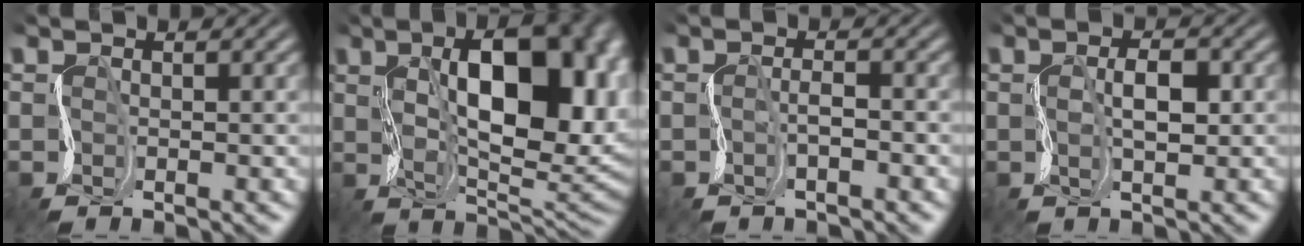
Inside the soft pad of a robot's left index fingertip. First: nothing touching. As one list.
[{"total": 13.4, "force": [3.1, 6.6, 11.2], "torque": [-0.158, 0.018, 0.046]}, {"total": 0.9, "force": [-0.2, -0.6, -0.7], "torque": [-0.008, 0.007, -0.005]}, {"total": 0.9, "force": [0.7, -0.2, 0.5], "torque": [-0.031, 0.010, 0.013]}]